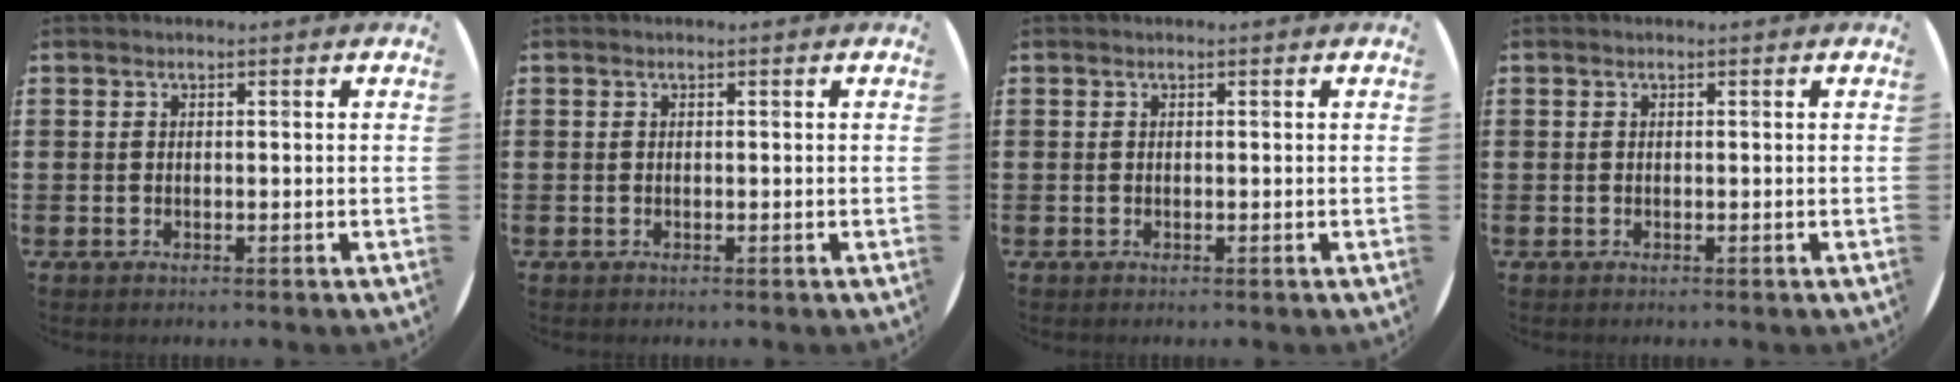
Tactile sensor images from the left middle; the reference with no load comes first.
{"total": 0.0}
{"total": 0.0}
{"total": 0.0}